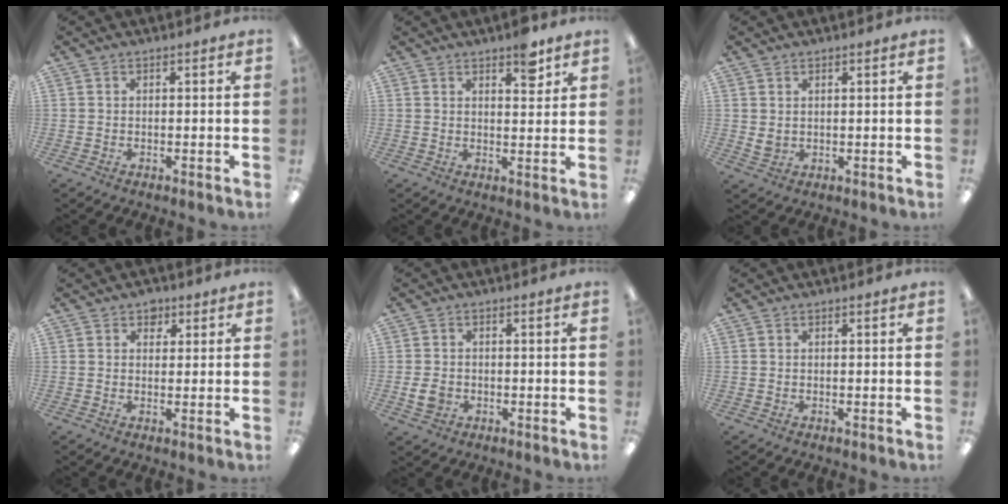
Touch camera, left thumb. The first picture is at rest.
{"total": 5.8, "force": [4.0, 2.4, 3.4], "torque": [-0.031, -0.021, 0.063]}
{"total": 2.1, "force": [1.1, 1.6, 0.8], "torque": [-0.004, -0.006, 0.018]}
{"total": 2.9, "force": [1.7, 2.2, 0.8], "torque": [0.003, -0.002, 0.026]}
{"total": 3.8, "force": [-0.9, 3.1, 2.1], "torque": [-0.041, 0.005, -0.015]}
{"total": 0.0}